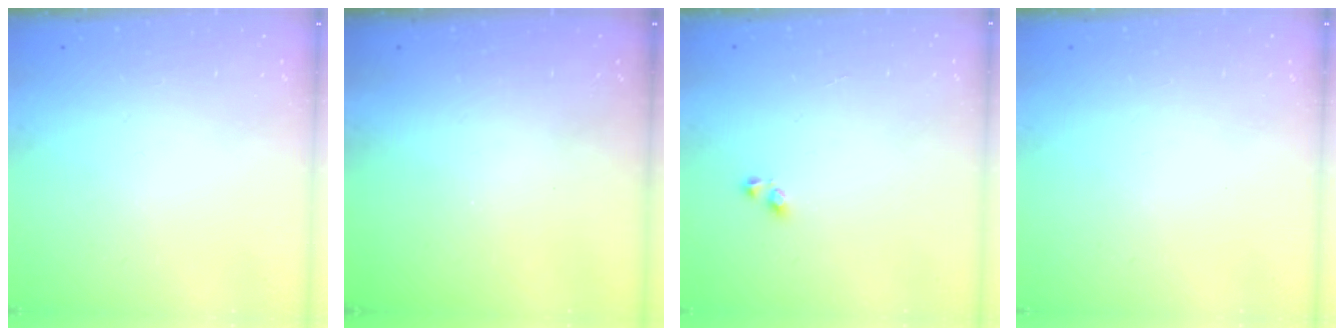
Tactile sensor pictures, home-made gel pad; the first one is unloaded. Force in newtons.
{"total": 0.0}
{"total": 2.9, "press": 2.9, "slide": 0.3}
{"total": 0.0}